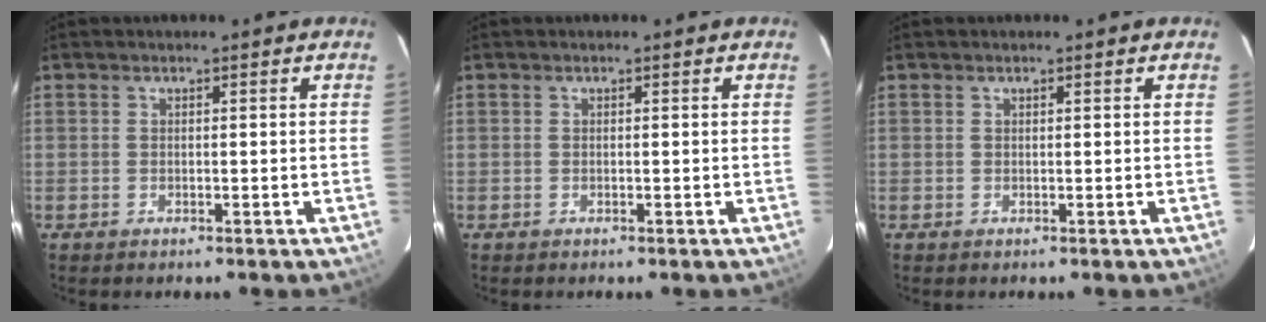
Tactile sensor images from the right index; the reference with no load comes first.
{"total": 0.0}
{"total": 0.0}